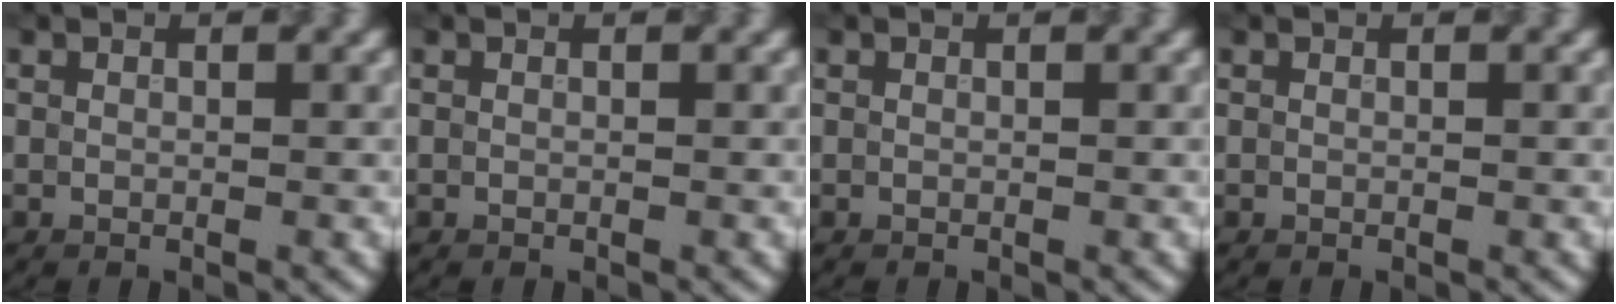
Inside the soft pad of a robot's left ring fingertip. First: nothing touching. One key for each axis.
{"total": 0.0}
{"total": 0.0}
{"total": 0.0}